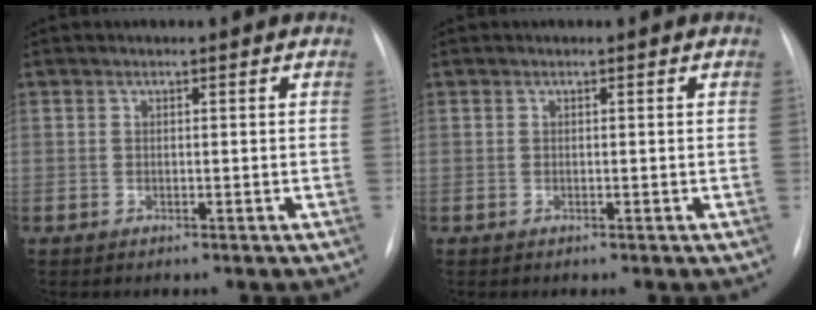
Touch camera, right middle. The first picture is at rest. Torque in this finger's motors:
{"motor_torque": [-0.30, -0.09, 0.02, 0.02]}